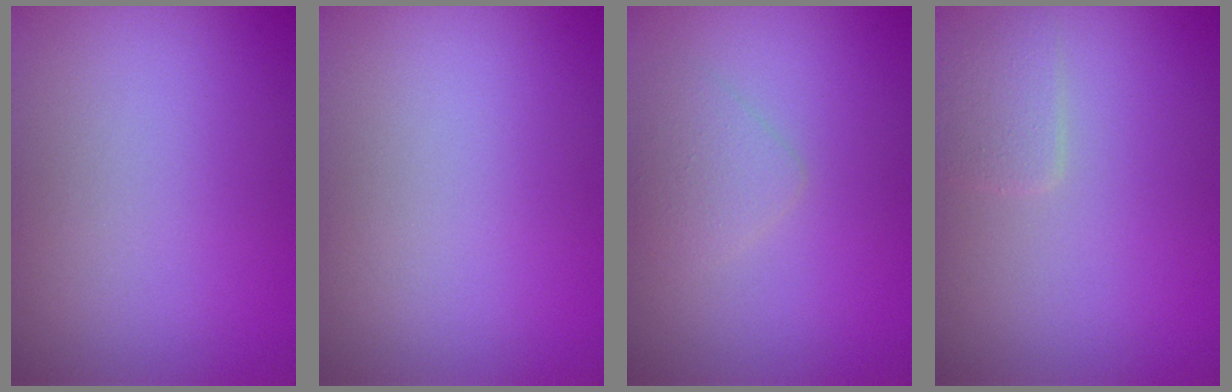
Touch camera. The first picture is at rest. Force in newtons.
{"total": 0.0}
{"total": 1.8, "press": 1.8, "slide": 0.0}
{"total": 1.6, "press": 1.5, "slide": 0.2}